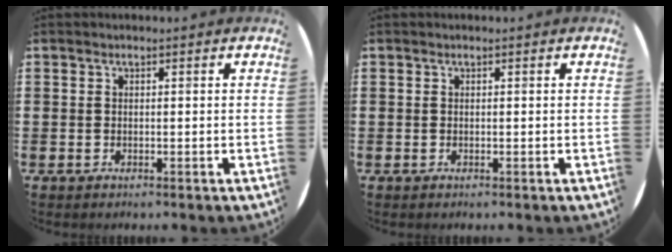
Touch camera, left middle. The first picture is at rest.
{"total": 0.0}